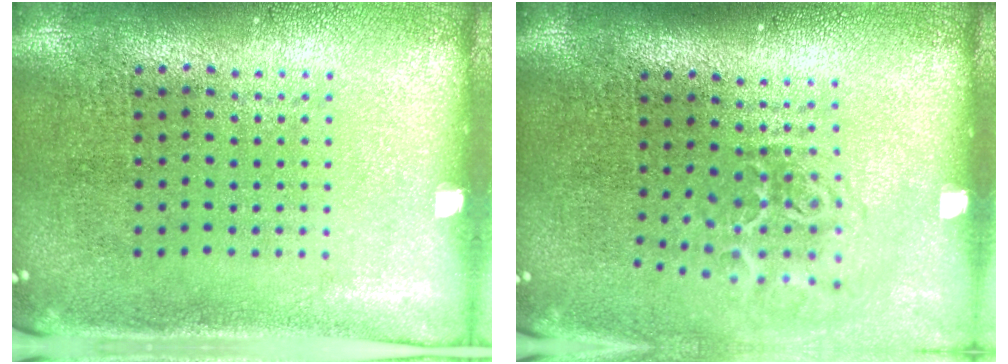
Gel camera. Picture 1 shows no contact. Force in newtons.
{"total": 1.9, "press": 1.2, "slide": 1.4}